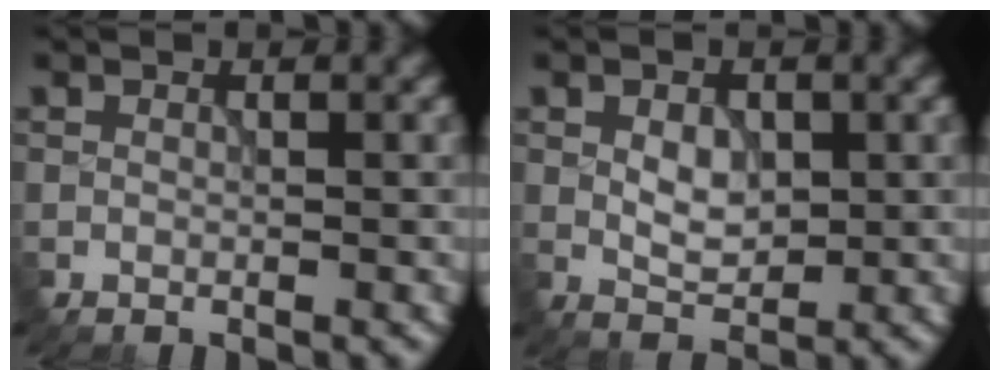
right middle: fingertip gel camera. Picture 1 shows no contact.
{"total": 2.6, "force": [0.3, 1.8, 1.9], "torque": [-0.033, -0.001, 0.005]}